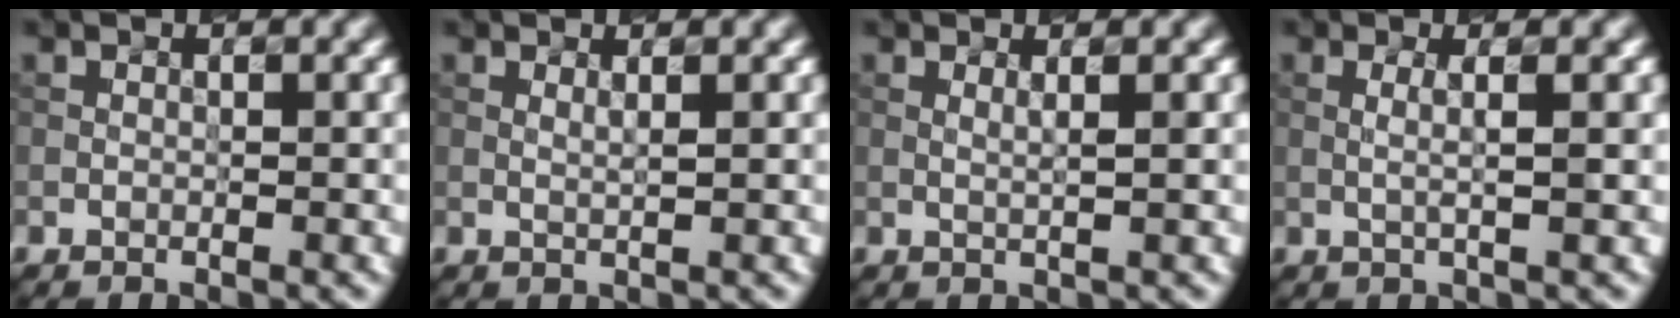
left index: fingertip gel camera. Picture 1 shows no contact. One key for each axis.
{"total": 0.6, "fx": 0.4, "fy": 0.1, "fz": 0.4, "tx": -0.009, "ty": 0.005, "tz": 0.007}
{"total": 0.9, "fx": 0.3, "fy": 0.2, "fz": 0.8, "tx": -0.018, "ty": 0.005, "tz": 0.005}
{"total": 1.8, "fx": 0.1, "fy": 0.3, "fz": 1.8, "tx": -0.035, "ty": 0.005, "tz": 0.004}